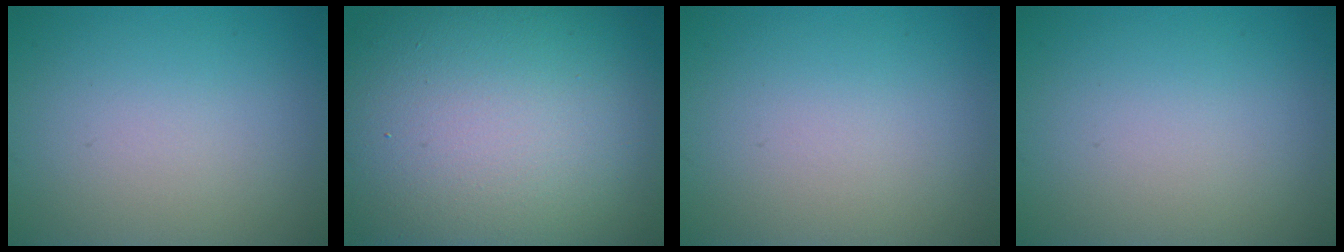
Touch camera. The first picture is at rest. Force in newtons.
{"total": 18.6, "press": 18.5, "slide": 1.2}
{"total": 0.0}
{"total": 0.0}